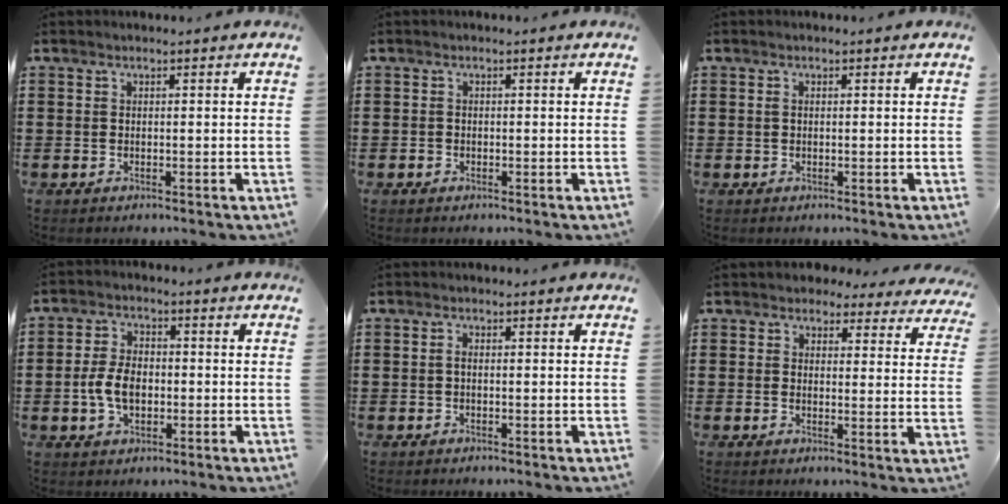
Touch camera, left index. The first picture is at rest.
{"total": 0.7, "force": [-0.4, 0.5, 0.1], "torque": [-0.006, 0.001, -0.009]}
{"total": 0.6, "force": [0.1, 0.3, 0.5], "torque": [-0.012, 0.001, 0.001]}
{"total": 5.8, "force": [-1.0, 3.5, 4.5], "torque": [-0.109, 0.000, -0.026]}
{"total": 1.0, "force": [-0.2, 0.4, 0.9], "torque": [-0.026, -0.003, -0.006]}
{"total": 3.5, "force": [3.3, 1.0, 0.5], "torque": [-0.022, -0.005, 0.061]}